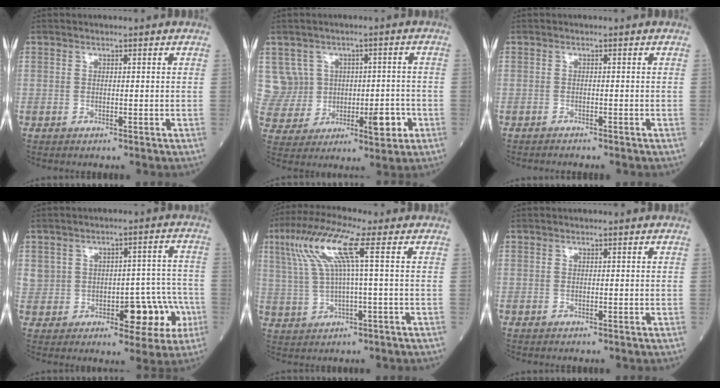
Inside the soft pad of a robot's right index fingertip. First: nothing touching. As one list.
[{"total": 8.8, "force": [0.7, 8.3, 2.8], "torque": [-0.035, 0.044, 0.038]}, {"total": 1.0, "force": [-1.0, 0.0, 0.3], "torque": [-0.006, 0.000, -0.012]}, {"total": 8.8, "force": [-1.4, 5.9, 6.3], "torque": [-0.058, 0.029, 0.001]}, {"total": 9.5, "force": [3.2, 0.0, 8.9], "torque": [-0.194, 0.025, 0.067]}, {"total": 0.0}]